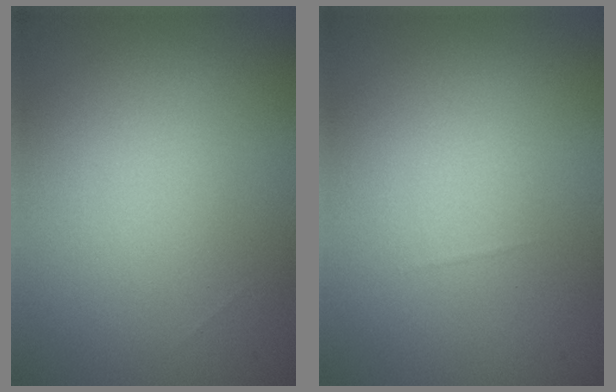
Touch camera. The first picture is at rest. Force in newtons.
{"total": 0.0}